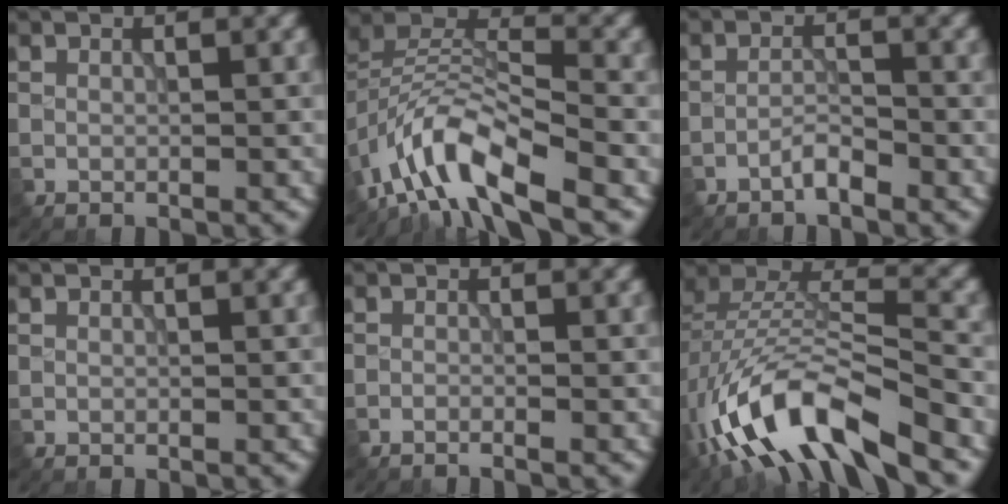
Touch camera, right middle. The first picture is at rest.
{"total": 8.7, "force": [-5.7, 2.9, 5.8], "torque": [-0.092, 0.003, -0.121]}
{"total": 1.7, "force": [-1.4, 0.2, 1.0], "torque": [-0.016, 0.007, -0.030]}
{"total": 0.0}
{"total": 1.0, "force": [-0.9, 0.1, 0.5], "torque": [-0.004, -0.002, -0.023]}
{"total": 12.5, "force": [-7.4, 4.3, 9.2], "torque": [-0.179, 0.000, -0.140]}